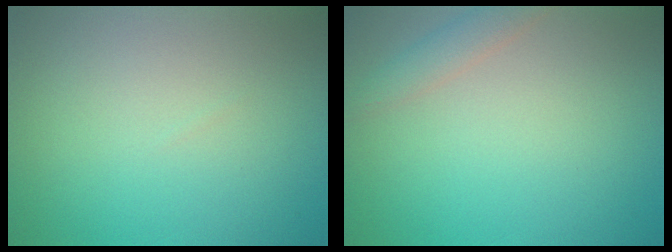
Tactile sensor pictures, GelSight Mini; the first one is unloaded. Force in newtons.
{"total": 1.9, "press": 1.9, "slide": 0.1}